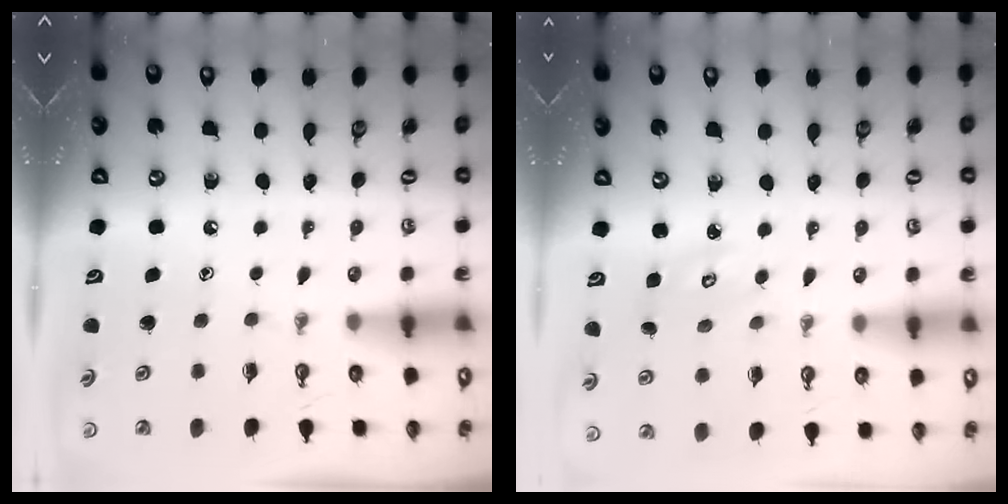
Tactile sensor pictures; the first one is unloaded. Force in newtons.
{"total": 2.5, "press": 2.5, "slide": 0.3}